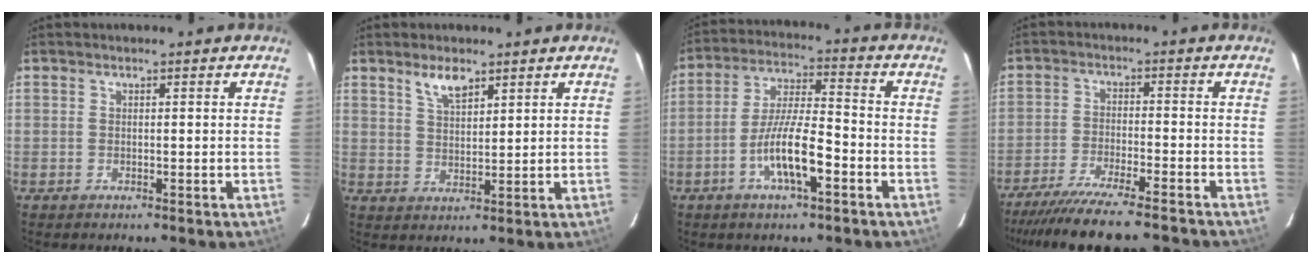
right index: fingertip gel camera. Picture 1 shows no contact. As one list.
[{"total": 4.6, "force": [3.3, 1.6, 2.7], "torque": [-0.050, 0.001, 0.063]}, {"total": 10.2, "force": [-4.6, 2.1, 8.9], "torque": [-0.176, -0.003, -0.082]}, {"total": 16.1, "force": [-14.3, 1.7, 7.3], "torque": [-0.153, -0.028, -0.226]}]